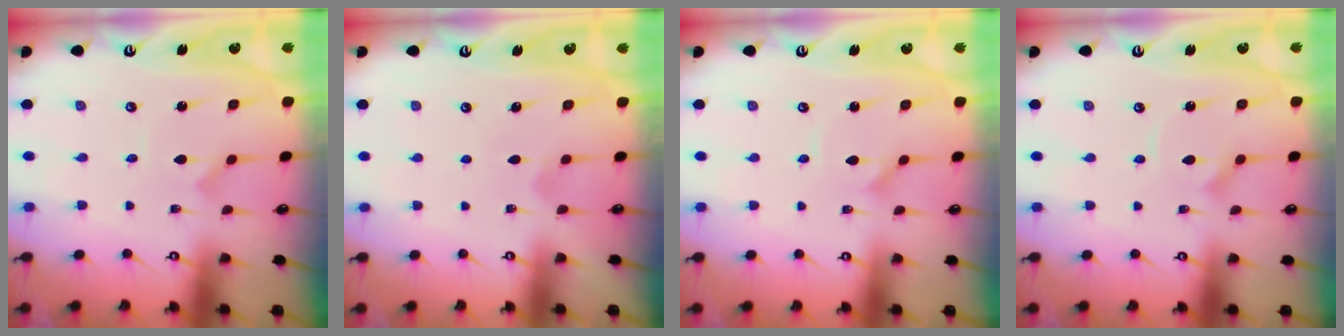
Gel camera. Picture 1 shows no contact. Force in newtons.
{"total": 5.7, "press": 5.7, "slide": 0.3}
{"total": 1.2, "press": 1.2, "slide": 0.2}
{"total": 2.8, "press": 2.8, "slide": 0.3}